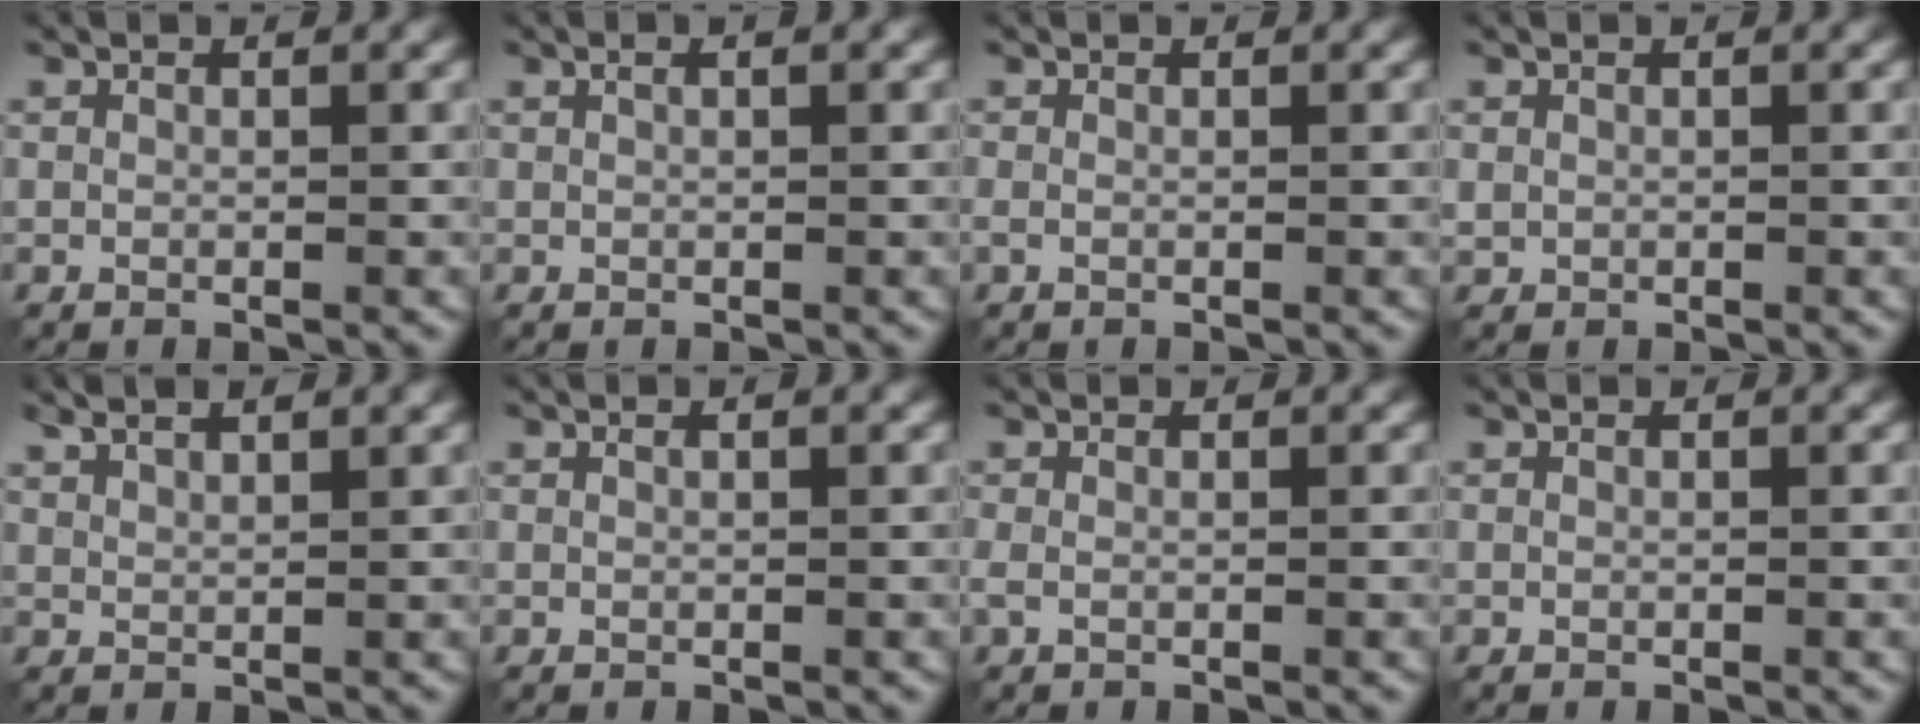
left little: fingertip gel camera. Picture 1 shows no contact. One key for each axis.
{"total": 0.9, "fx": 0.4, "fy": 0.2, "fz": 0.7, "tx": -0.015, "ty": 0.003, "tz": 0.007}
{"total": 0.5, "fx": -0.2, "fy": 0.3, "fz": 0.4, "tx": -0.014, "ty": -0.003, "tz": -0.004}
{"total": 0.6, "fx": 0.2, "fy": 0.6, "fz": 0.1, "tx": 0.000, "ty": -0.003, "tz": 0.007}
{"total": 3.7, "fx": 2.6, "fy": 1.1, "fz": 2.4, "tx": -0.033, "ty": 0.011, "tz": 0.033}
{"total": 0.6, "fx": 0.3, "fy": 0.1, "fz": 0.5, "tx": -0.010, "ty": 0.003, "tz": 0.004}
{"total": 0.9, "fx": -0.3, "fy": 0.4, "fz": 0.7, "tx": -0.023, "ty": -0.003, "tz": -0.006}
{"total": 0.0}